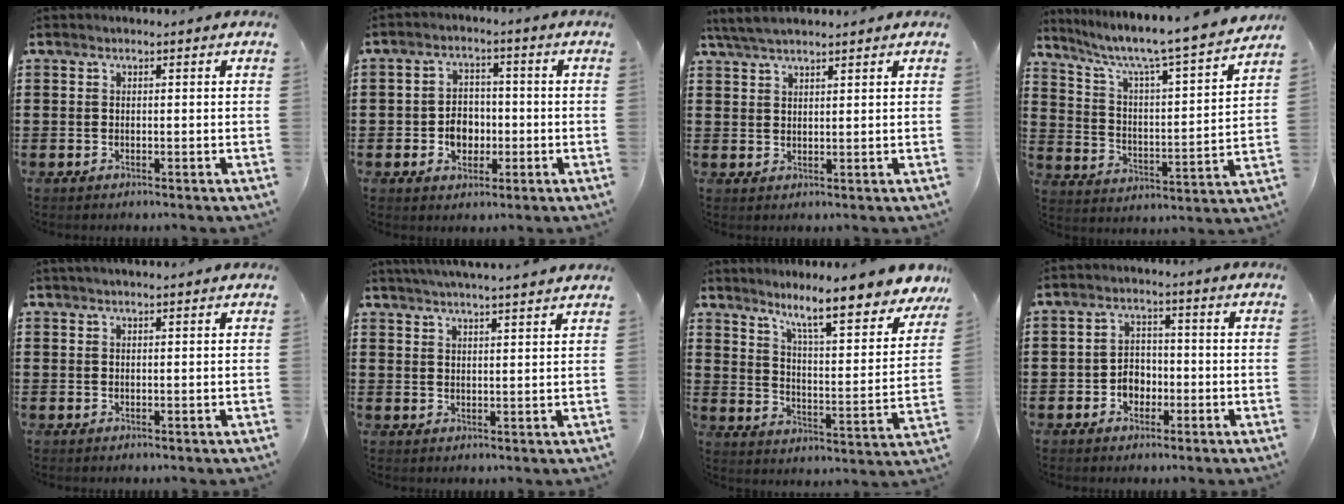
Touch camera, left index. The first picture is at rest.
{"total": 4.9, "force": [-1.2, 3.8, 2.9], "torque": [-0.053, 0.005, -0.027]}
{"total": 3.5, "force": [3.1, 0.5, 1.6], "torque": [-0.039, 0.002, 0.059]}
{"total": 6.2, "force": [5.3, 0.2, 3.2], "torque": [-0.089, -0.052, 0.078]}
{"total": 0.9, "force": [0.7, 0.0, 0.5], "torque": [-0.011, 0.000, 0.013]}
{"total": 3.5, "force": [3.3, -0.8, 0.8], "torque": [-0.026, -0.015, 0.057]}
{"total": 9.4, "force": [7.9, 0.1, 5.1], "torque": [-0.112, -0.057, 0.128]}
{"total": 3.7, "force": [-1.6, 2.9, 1.8], "torque": [-0.040, 0.006, -0.035]}